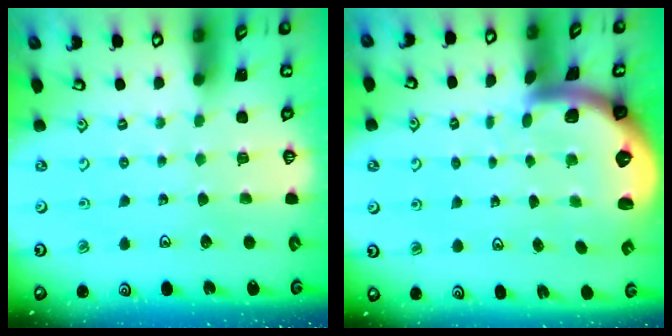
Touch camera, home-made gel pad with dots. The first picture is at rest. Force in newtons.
{"total": 2.8, "press": 2.7, "slide": 0.6}